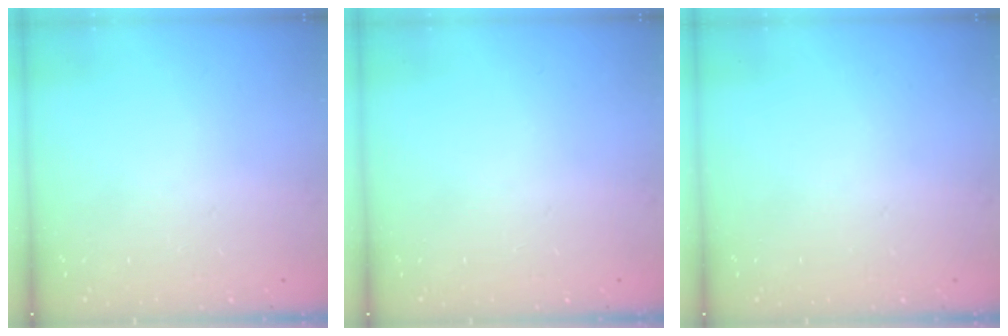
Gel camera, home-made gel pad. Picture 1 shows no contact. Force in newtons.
{"total": 0.0}
{"total": 0.0}